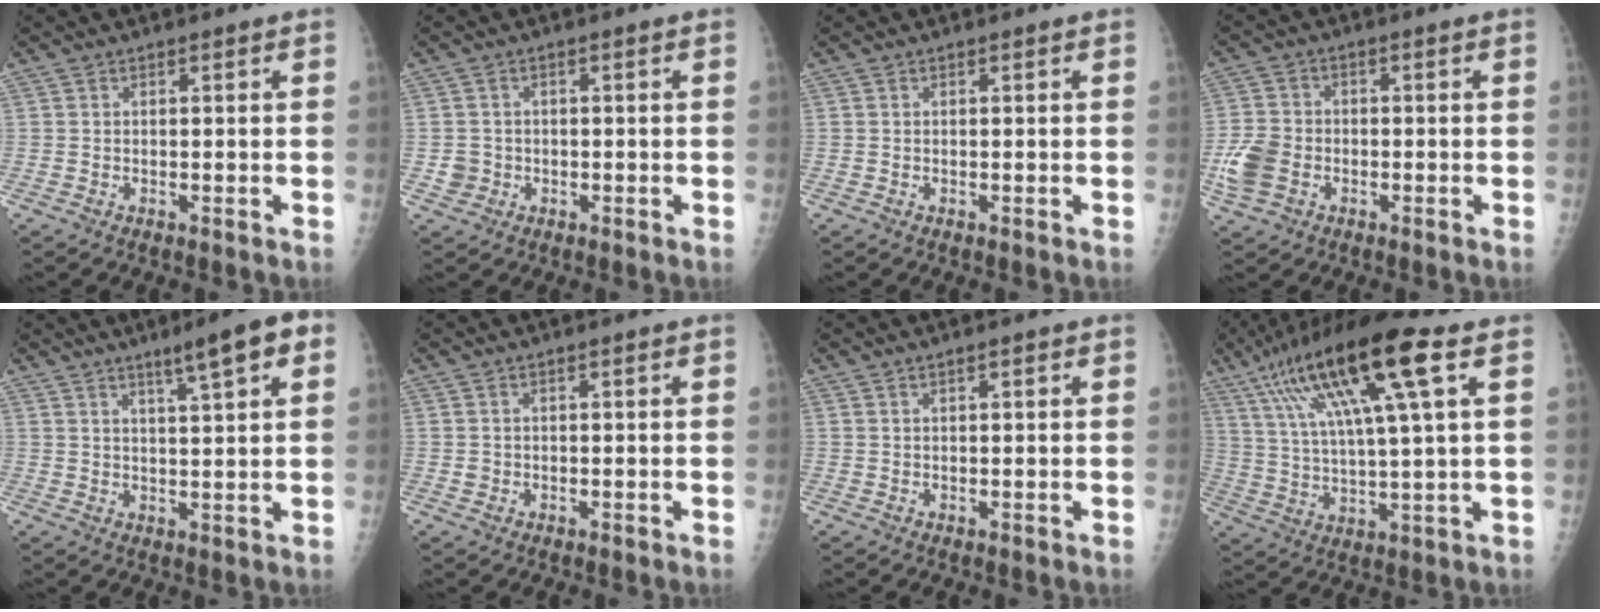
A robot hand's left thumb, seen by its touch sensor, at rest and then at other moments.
{"total": 2.6, "force": [-0.8, 2.5, 0.1], "torque": [0.011, 0.007, -0.013]}
{"total": 0.0}
{"total": 7.0, "force": [-2.3, 5.5, 3.7], "torque": [-0.079, 0.010, -0.045]}
{"total": 8.4, "force": [4.3, 1.0, 7.1], "torque": [-0.102, -0.004, 0.062]}
{"total": 0.7, "force": [-0.1, 0.7, 0.1], "torque": [0.004, 0.001, 0.001]}
{"total": 0.9, "force": [0.5, 0.3, 0.7], "torque": [-0.010, 0.001, 0.005]}
{"total": 20.5, "force": [9.0, 3.5, 18.1], "torque": [-0.336, 0.004, 0.153]}